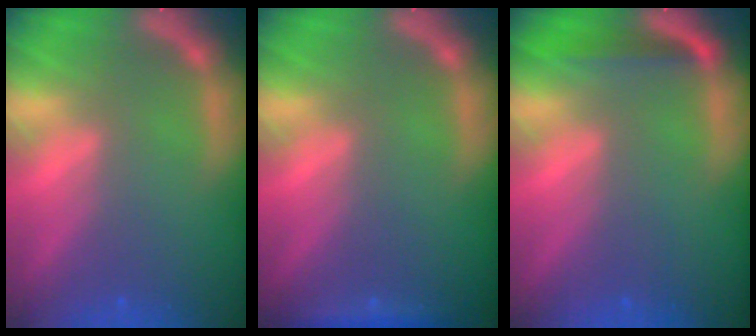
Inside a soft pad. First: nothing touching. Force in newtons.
{"total": 1.4}
{"total": 2.5}